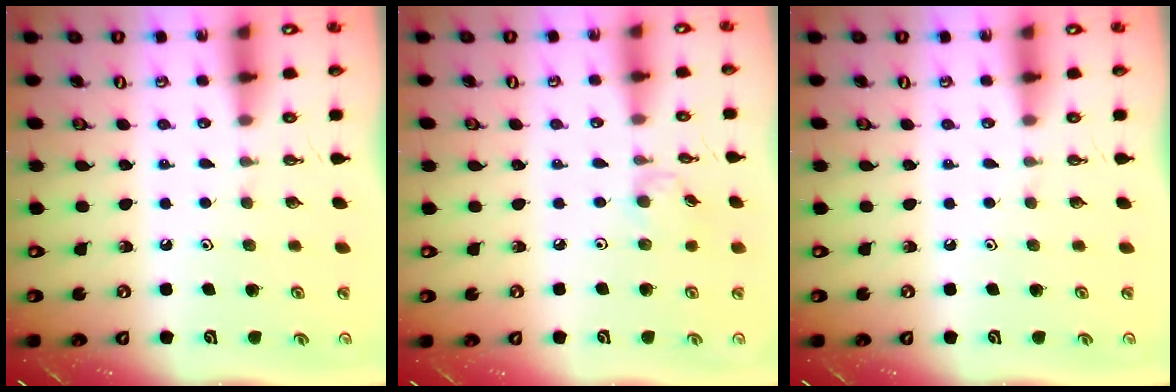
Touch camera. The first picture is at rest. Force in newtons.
{"total": 3.0, "press": 3.0, "slide": 0.4}
{"total": 0.0}